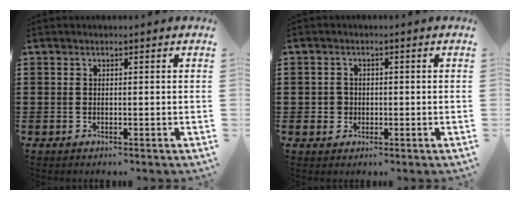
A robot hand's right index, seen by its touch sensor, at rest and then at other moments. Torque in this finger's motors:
{"motor_torque": [1.21, 0.93, -0.28, -0.21]}